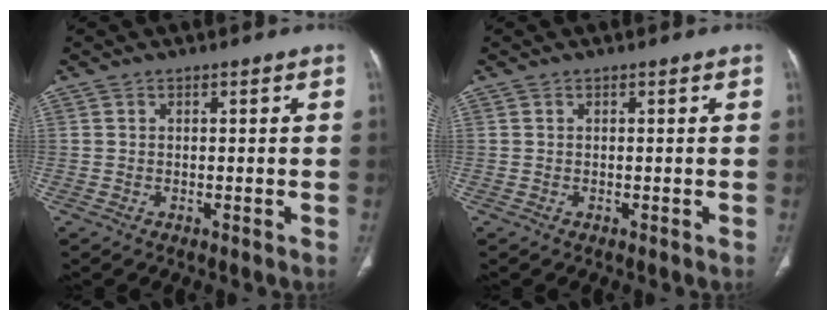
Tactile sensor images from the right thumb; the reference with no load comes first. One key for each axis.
{"total": 0.0}